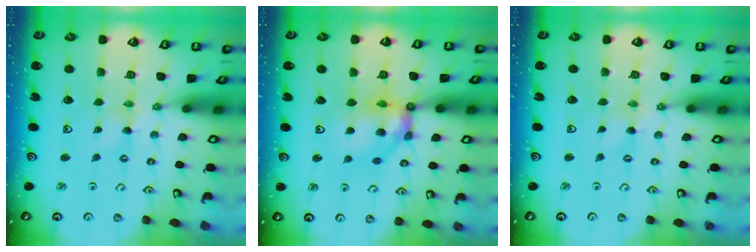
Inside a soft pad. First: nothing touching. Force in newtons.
{"total": 13.2, "press": 13.1, "slide": 1.6}
{"total": 0.0}